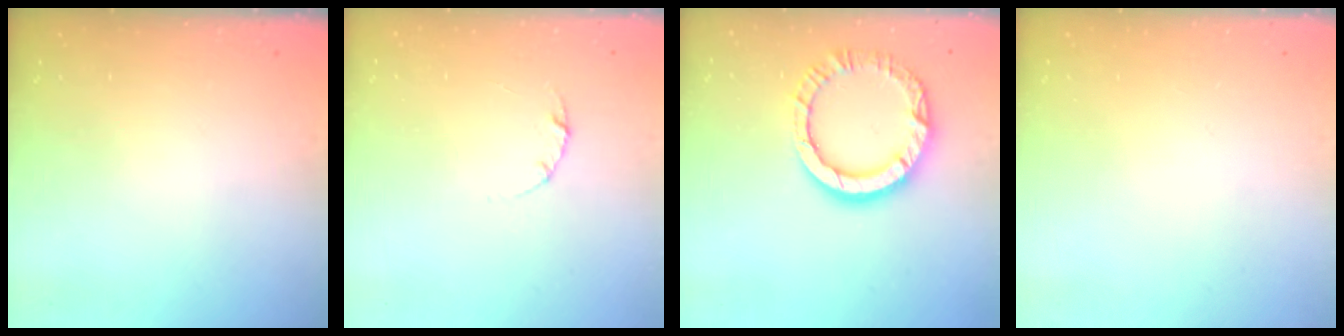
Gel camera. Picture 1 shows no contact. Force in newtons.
{"total": 3.0, "press": 3.0, "slide": 0.4}
{"total": 11.7, "press": 11.7, "slide": 1.2}
{"total": 0.0}